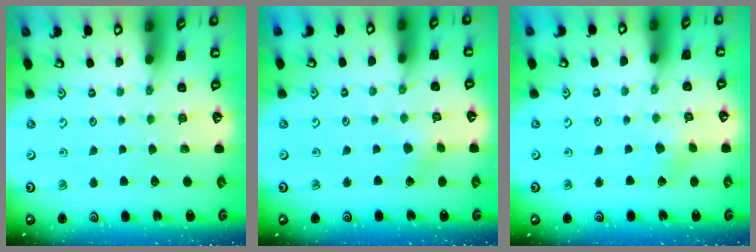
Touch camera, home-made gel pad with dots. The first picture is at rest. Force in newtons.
{"total": 2.5, "press": 2.4, "slide": 0.8}
{"total": 2.5, "press": 2.4, "slide": 0.8}